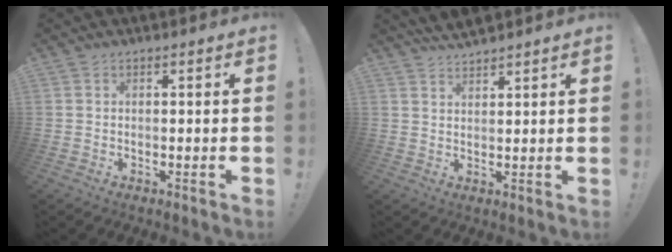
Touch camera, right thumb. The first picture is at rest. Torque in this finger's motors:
{"motor_torque": [-1.50, 1.43, 0.76, 1.37, -0.01]}